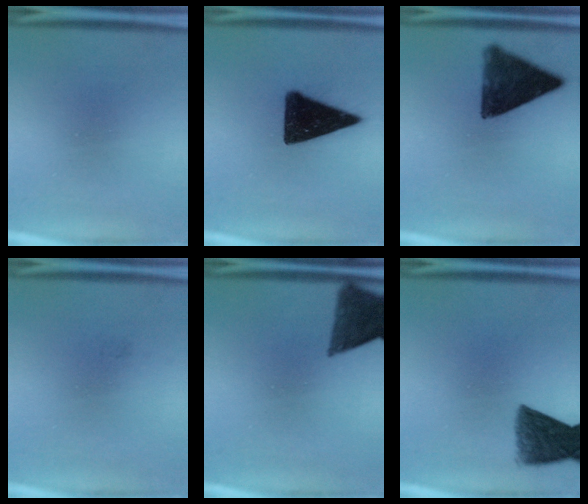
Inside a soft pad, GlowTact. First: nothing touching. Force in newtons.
{"total": 15.4}
{"total": 11.1}
{"total": 0.7}
{"total": 9.0}
{"total": 9.1}